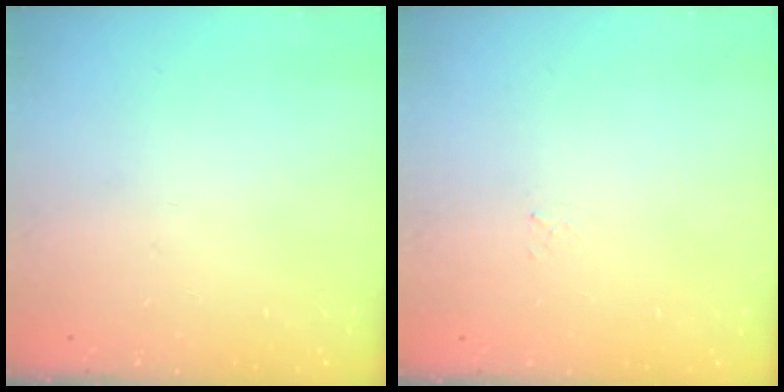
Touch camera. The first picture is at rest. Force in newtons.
{"total": 1.5, "press": 1.5, "slide": 0.2}